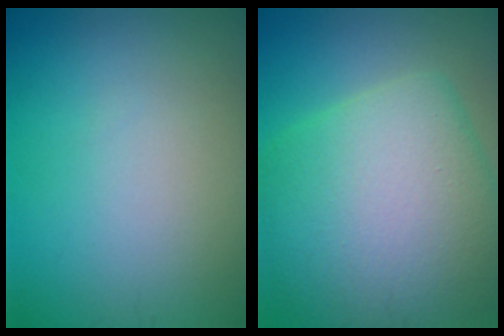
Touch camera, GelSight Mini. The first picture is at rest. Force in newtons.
{"total": 10.9, "press": 10.9, "slide": 0.4}